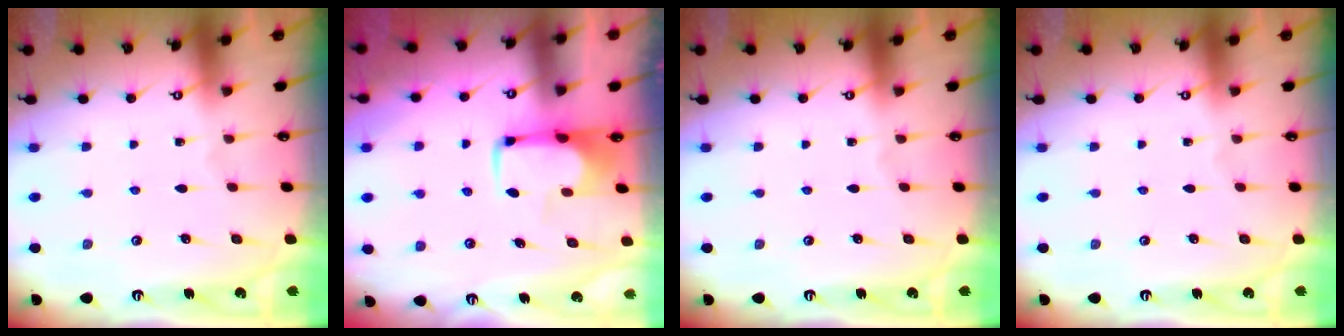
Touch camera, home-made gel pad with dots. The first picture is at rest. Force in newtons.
{"total": 1.8, "press": 1.7, "slide": 0.5}
{"total": 0.0}
{"total": 0.0}